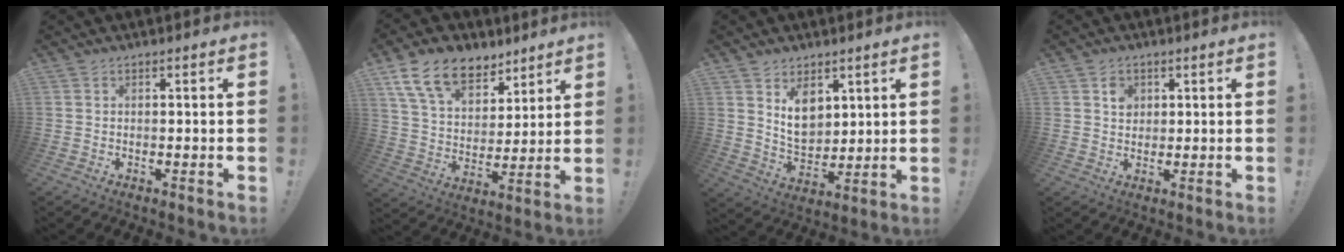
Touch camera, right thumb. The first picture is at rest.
{"total": 16.1, "force": [10.3, 9.7, 7.6], "torque": [-0.131, -0.060, 0.193]}
{"total": 9.8, "force": [4.8, 7.1, 4.8], "torque": [-0.060, -0.034, 0.093]}
{"total": 3.6, "force": [1.3, 3.0, 1.4], "torque": [-0.007, -0.005, 0.019]}